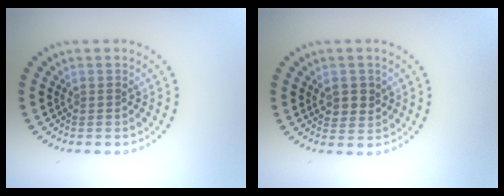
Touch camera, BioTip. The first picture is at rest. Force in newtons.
{"total": 2.2, "press": 2.1, "slide": 0.7}